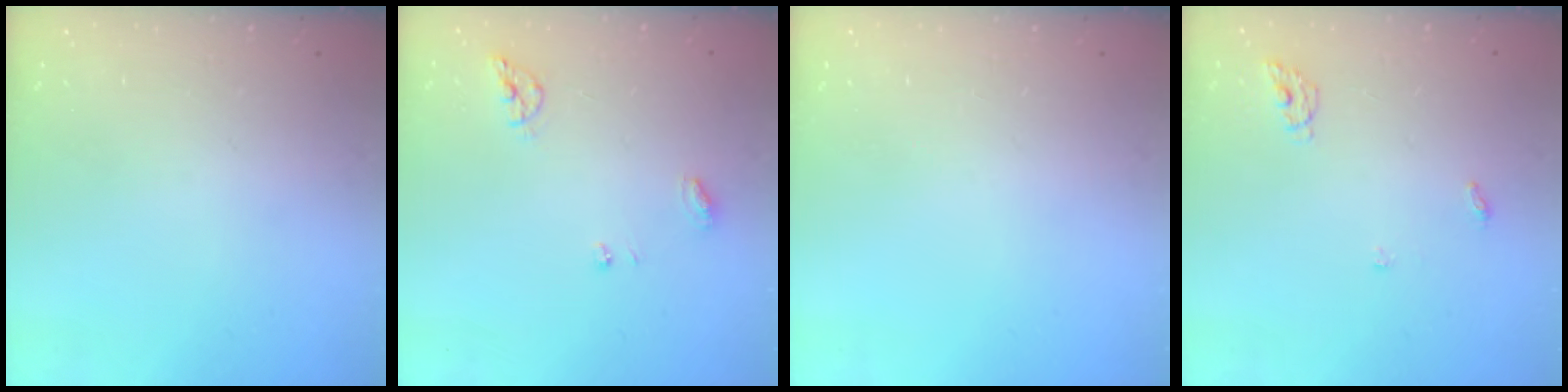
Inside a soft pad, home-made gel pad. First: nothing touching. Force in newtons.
{"total": 6.7, "press": 6.7, "slide": 0.3}
{"total": 0.0}
{"total": 5.0, "press": 5.0, "slide": 0.3}